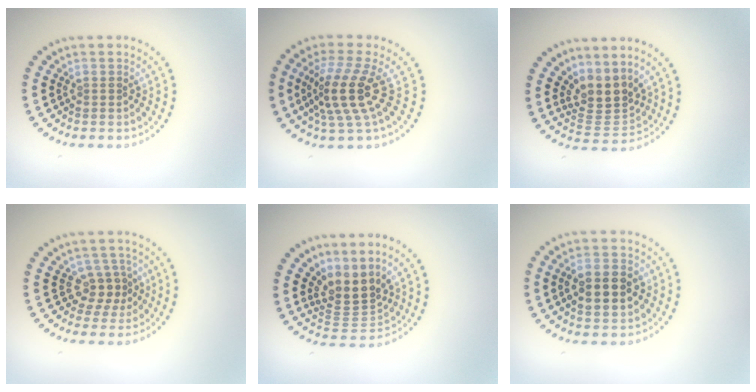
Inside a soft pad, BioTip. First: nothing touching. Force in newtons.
{"total": 4.5, "press": 3.4, "slide": 3.0}
{"total": 3.5, "press": 2.6, "slide": 2.3}
{"total": 2.4, "press": 1.9, "slide": 1.5}
{"total": 3.6, "press": 2.6, "slide": 2.5}
{"total": 4.4, "press": 4.4, "slide": 0.3}